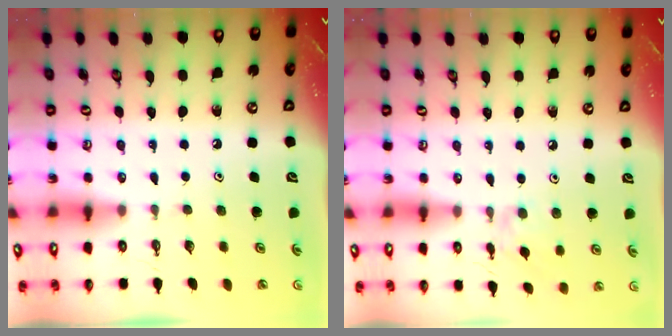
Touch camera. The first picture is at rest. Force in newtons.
{"total": 3.0, "press": 2.9, "slide": 0.5}